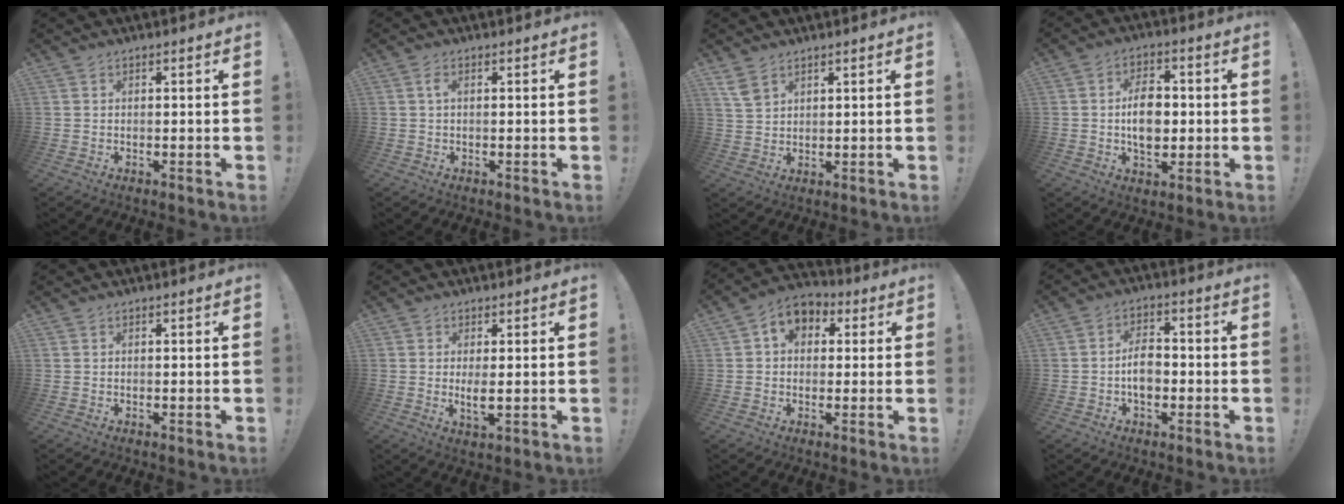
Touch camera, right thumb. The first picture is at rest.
{"total": 1.5, "force": [0.1, 0.4, 1.5], "torque": [-0.035, 0.006, 0.001]}
{"total": 4.8, "force": [3.4, 2.4, 2.5], "torque": [-0.043, -0.016, 0.065]}
{"total": 9.8, "force": [-0.4, 6.8, 7.0], "torque": [-0.116, 0.011, -0.006]}
{"total": 0.0}
{"total": 3.7, "force": [0.5, 0.9, 3.5], "torque": [-0.059, -0.012, 0.006]}
{"total": 6.7, "force": [1.8, 5.3, 3.8], "torque": [-0.059, 0.004, 0.038]}
{"total": 7.2, "force": [-1.7, 4.8, 5.1], "torque": [-0.085, 0.015, -0.030]}